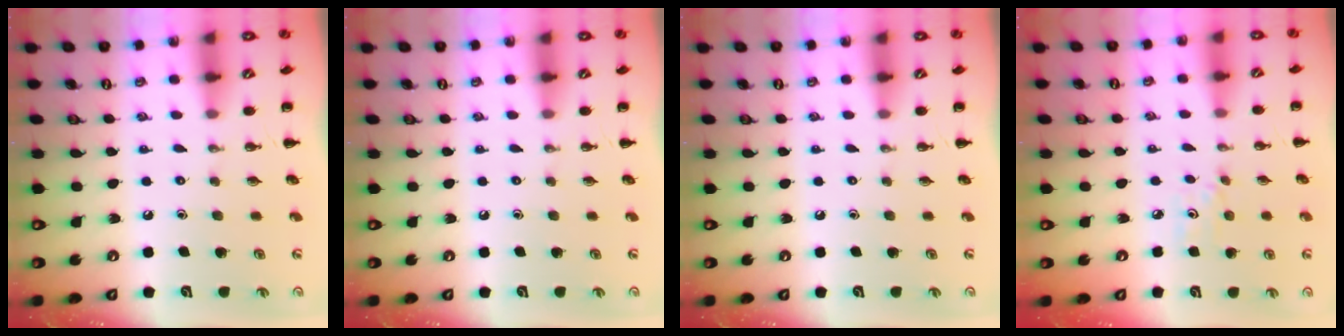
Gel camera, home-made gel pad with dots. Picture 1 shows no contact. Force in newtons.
{"total": 0.0}
{"total": 0.0}
{"total": 3.0, "press": 2.8, "slide": 1.1}